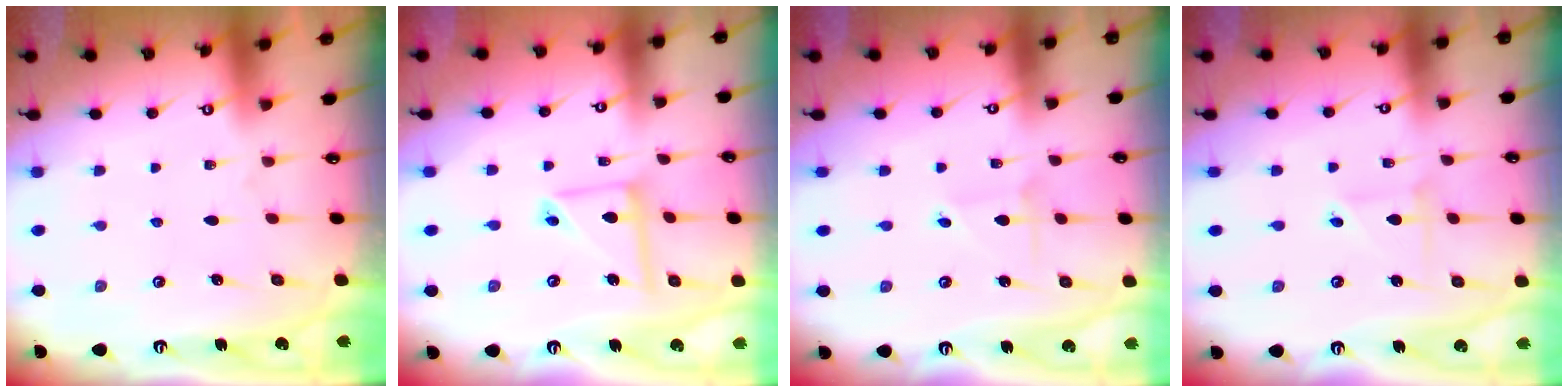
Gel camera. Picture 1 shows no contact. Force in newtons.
{"total": 8.4, "press": 8.3, "slide": 0.8}
{"total": 1.3, "press": 1.3, "slide": 0.1}
{"total": 2.4, "press": 2.4, "slide": 0.2}